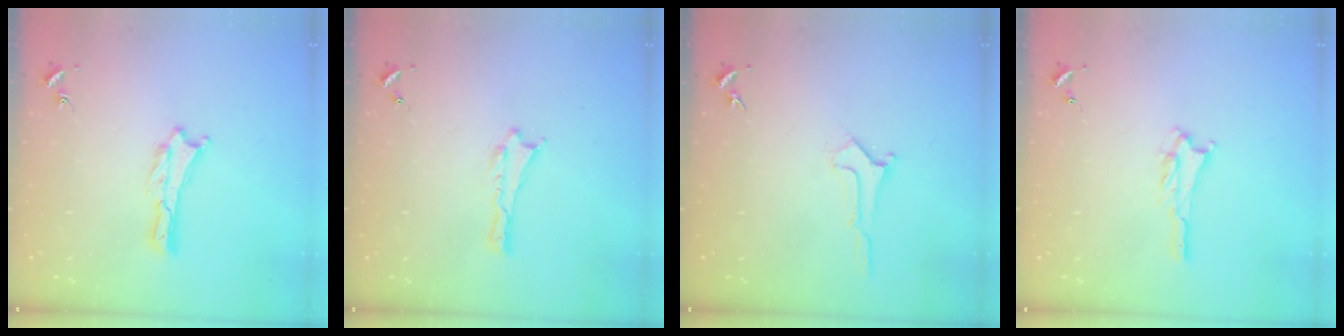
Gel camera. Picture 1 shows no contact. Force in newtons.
{"total": 0.0}
{"total": 1.0, "press": 1.0, "slide": 0.0}
{"total": 1.5, "press": 1.5, "slide": 0.3}